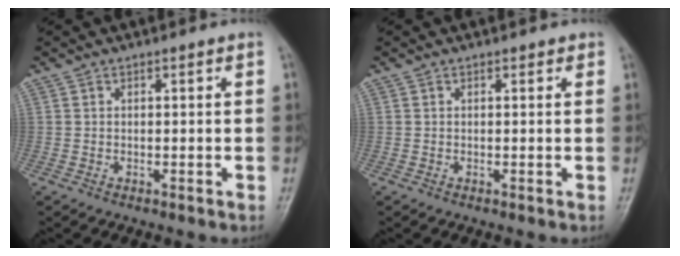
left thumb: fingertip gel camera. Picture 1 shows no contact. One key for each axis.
{"total": 0.6, "fx": 0.4, "fy": 0.4, "fz": 0.3, "tx": -0.002, "ty": -0.002, "tz": 0.000}